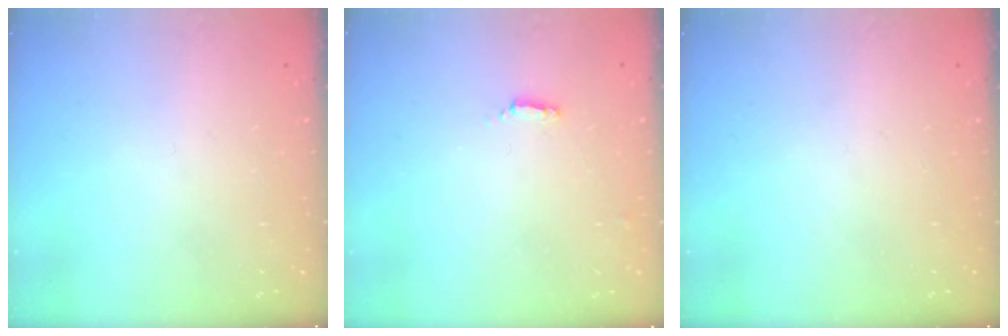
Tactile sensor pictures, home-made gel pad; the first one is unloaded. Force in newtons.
{"total": 1.3, "press": 1.3, "slide": 0.4}
{"total": 0.0}